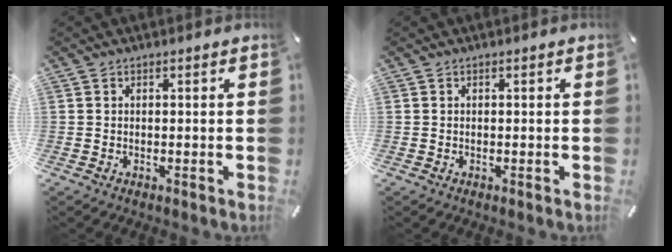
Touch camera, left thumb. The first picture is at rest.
{"total": 0.0}